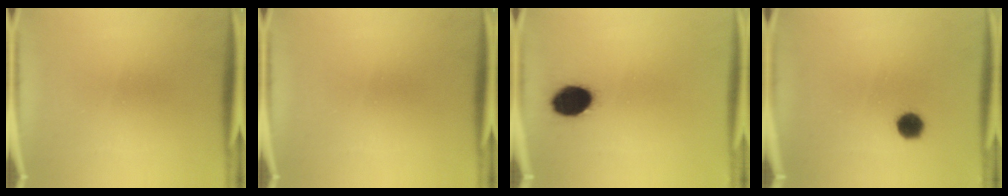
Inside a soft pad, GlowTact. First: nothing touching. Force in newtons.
{"total": 0.0}
{"total": 9.6}
{"total": 4.0}